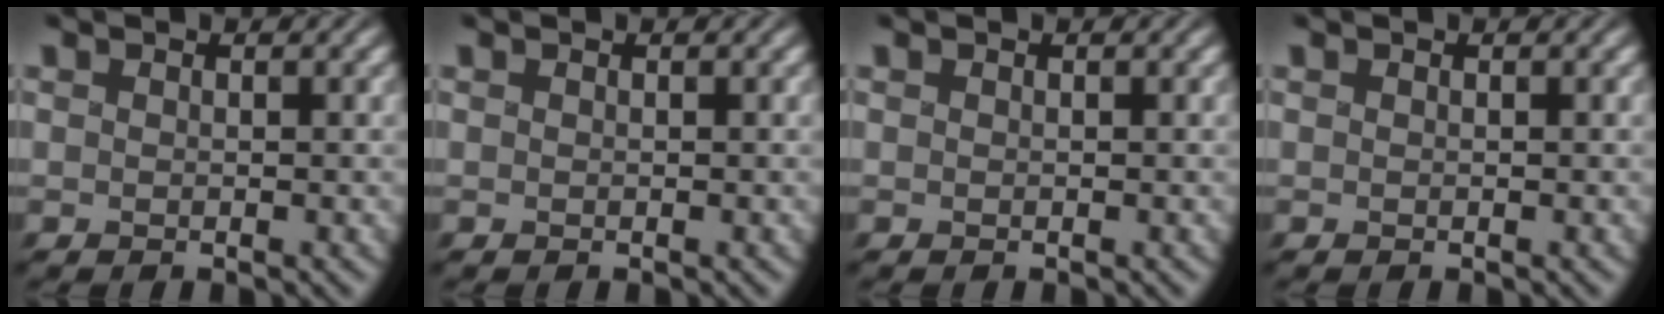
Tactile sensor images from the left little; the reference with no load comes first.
{"total": 0.0}
{"total": 0.0}
{"total": 0.0}